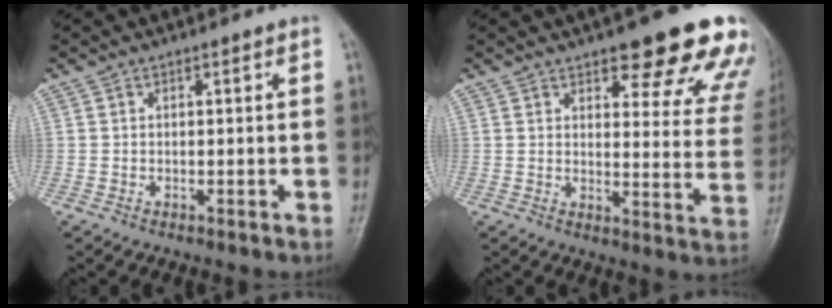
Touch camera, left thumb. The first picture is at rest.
{"total": 18.4, "force": [13.1, 5.9, 11.5], "torque": [-0.090, -0.060, 0.148]}